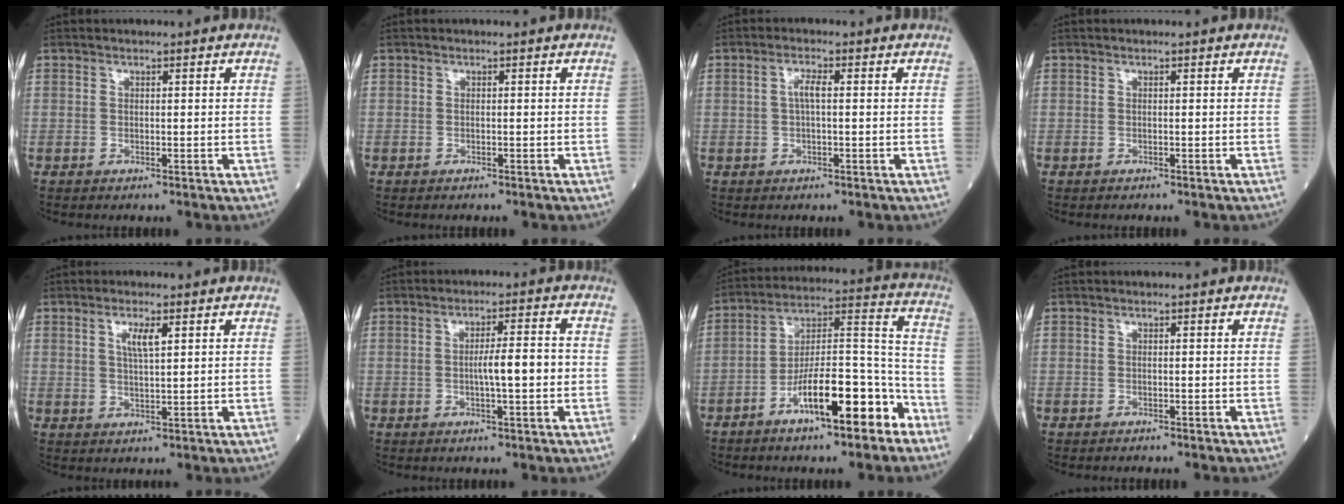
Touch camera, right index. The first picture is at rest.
{"total": 0.5, "force": [-0.3, 0.4, -0.1], "torque": [0.000, 0.006, -0.008]}
{"total": 2.2, "force": [0.2, 0.4, 2.2], "torque": [-0.045, 0.003, 0.003]}
{"total": 0.0}
{"total": 3.3, "force": [1.4, 0.5, 2.9], "torque": [-0.057, 0.000, 0.024]}
{"total": 5.1, "force": [-0.7, 0.3, 5.1], "torque": [-0.082, 0.007, -0.010]}
{"total": 14.8, "force": [-8.4, 3.2, 11.8], "torque": [-0.189, 0.020, -0.135]}
{"total": 0.7, "force": [-0.6, 0.1, 0.2], "torque": [-0.001, 0.000, -0.011]}